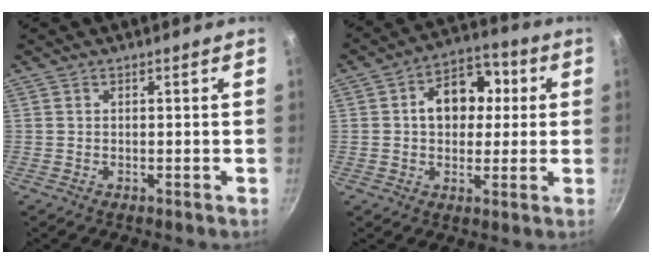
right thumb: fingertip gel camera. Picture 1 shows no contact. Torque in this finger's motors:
{"motor_torque": [1.36, 1.28, 0.64, -0.07, 0.06]}